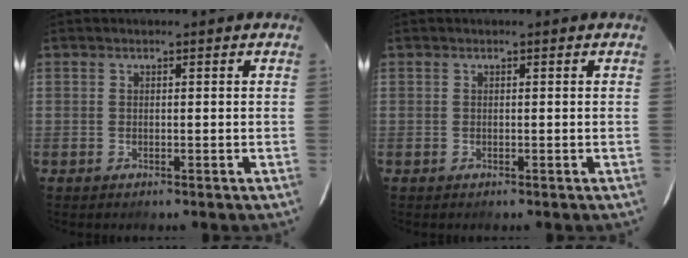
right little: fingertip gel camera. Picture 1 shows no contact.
{"total": 0.0}